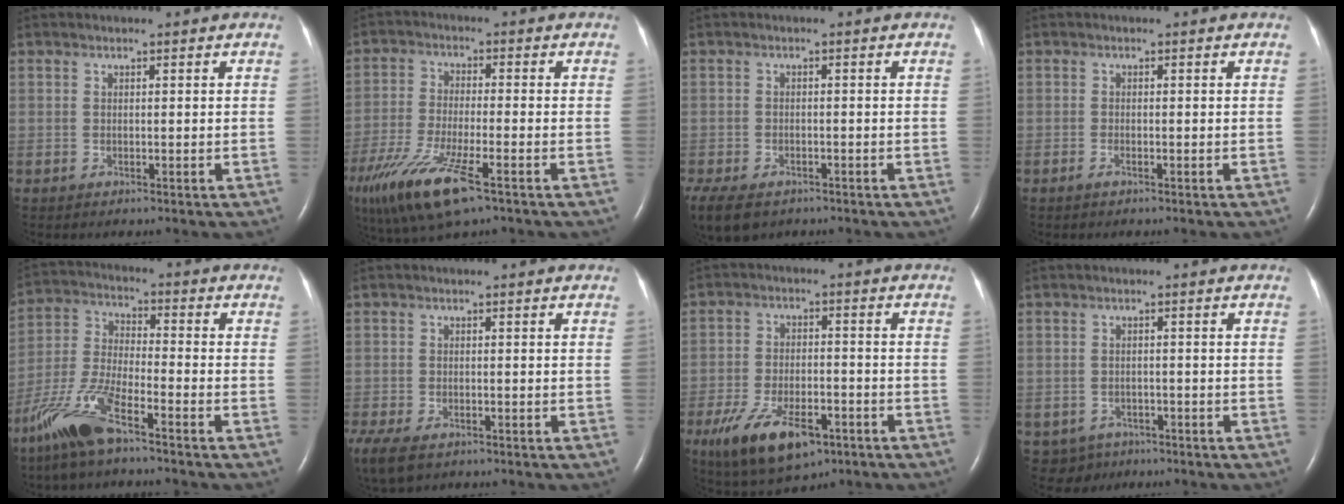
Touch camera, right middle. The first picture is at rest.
{"total": 14.2, "force": [-8.6, 2.7, 11.0], "torque": [-0.240, -0.042, -0.156]}
{"total": 13.1, "force": [-8.0, 8.1, 6.3], "torque": [-0.175, -0.024, -0.108]}
{"total": 0.8, "force": [-0.5, 0.1, 0.5], "torque": [-0.014, -0.001, -0.009]}
{"total": 11.5, "force": [-7.9, 2.1, 8.0], "torque": [-0.189, -0.019, -0.158]}
{"total": 12.1, "force": [-7.3, 7.1, 6.5], "torque": [-0.188, -0.025, -0.105]}
{"total": 12.0, "force": [-6.8, 5.1, 8.5], "torque": [-0.162, -0.012, -0.106]}
{"total": 3.9, "force": [-2.5, 3.0, 0.3], "torque": [-0.009, 0.005, -0.032]}